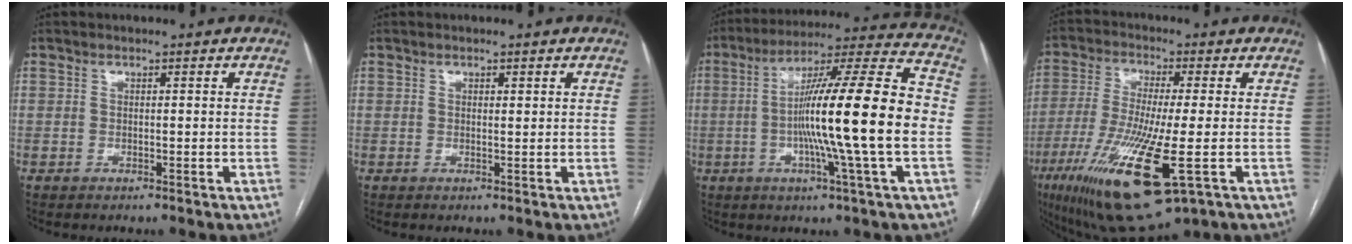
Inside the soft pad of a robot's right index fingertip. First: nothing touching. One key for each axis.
{"total": 0.6, "fx": 0.3, "fy": 0.2, "fz": 0.4, "tx": -0.008, "ty": -0.002, "tz": 0.005}
{"total": 20.7, "fx": -2.4, "fy": -0.9, "fz": 20.5, "tx": -0.331, "ty": 0.003, "tz": -0.056}
{"total": 17.6, "fx": -6.4, "fy": 2.5, "fz": 16.2, "tx": -0.336, "ty": -0.051, "tz": -0.107}